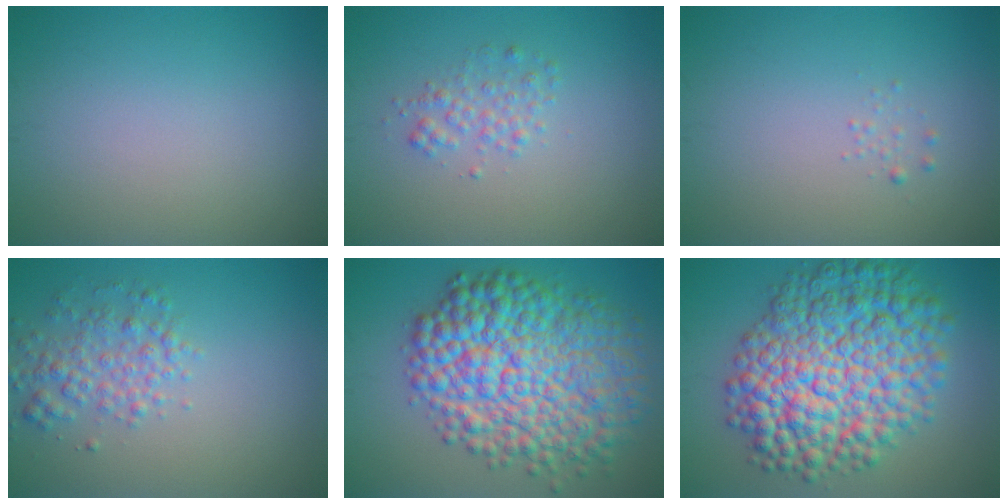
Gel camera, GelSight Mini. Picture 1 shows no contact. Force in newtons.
{"total": 1.7, "press": 1.7, "slide": 0.0}
{"total": 0.6, "press": 0.6, "slide": 0.0}
{"total": 3.1, "press": 3.1, "slide": 0.1}
{"total": 12.6, "press": 12.6, "slide": 0.1}
{"total": 13.0, "press": 13.0, "slide": 0.3}